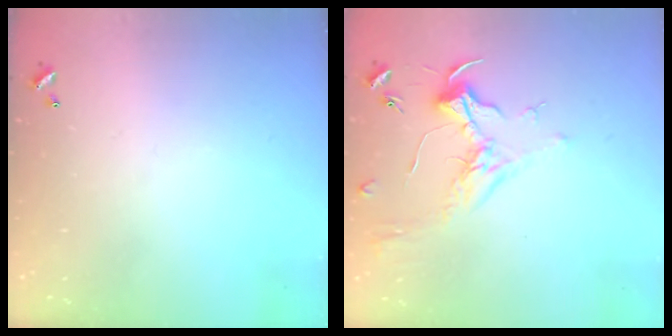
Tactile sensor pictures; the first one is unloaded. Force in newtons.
{"total": 1.8, "press": 1.7, "slide": 0.7}